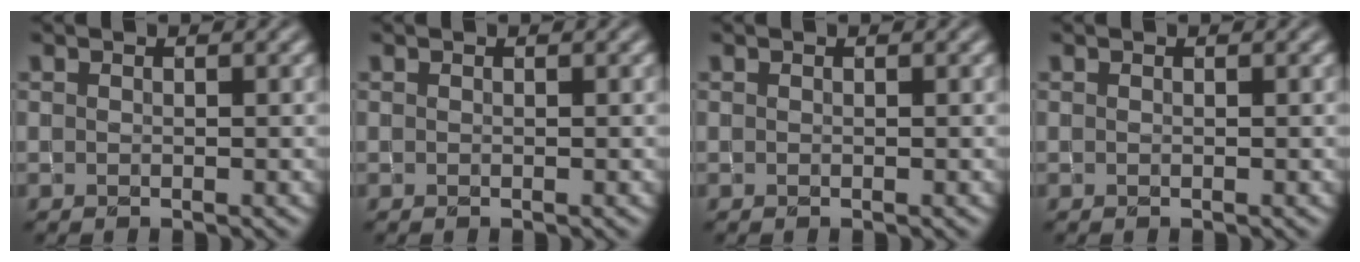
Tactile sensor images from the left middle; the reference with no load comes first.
{"total": 0.0}
{"total": 0.0}
{"total": 0.0}